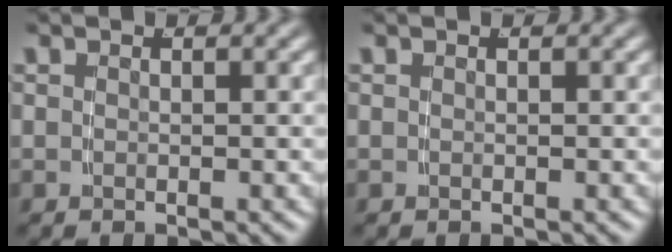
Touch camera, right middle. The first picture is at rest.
{"total": 0.0}